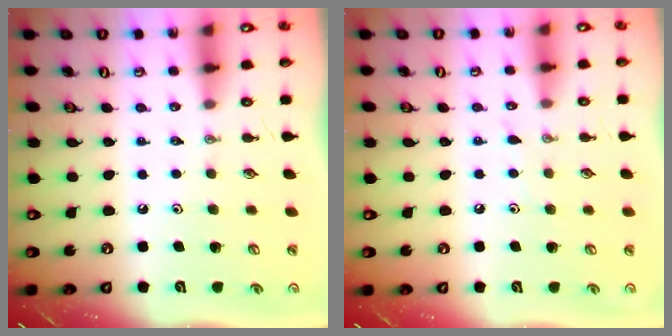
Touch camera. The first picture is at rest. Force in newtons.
{"total": 4.0, "press": 4.0, "slide": 0.5}